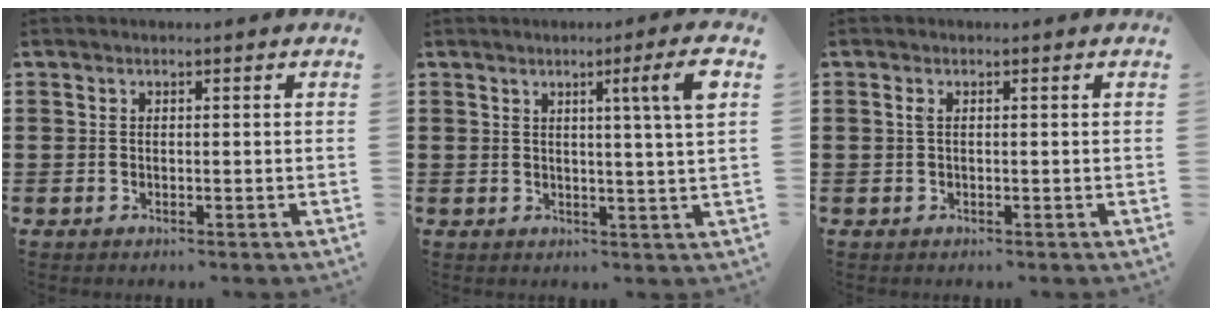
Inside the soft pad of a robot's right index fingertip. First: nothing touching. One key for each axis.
{"total": 6.5, "fx": 2.7, "fy": -0.8, "fz": 5.9, "tx": -0.094, "ty": -0.012, "tz": 0.034}
{"total": 0.8, "fx": 0.0, "fy": 0.1, "fz": 0.8, "tx": -0.017, "ty": -0.001, "tz": 0.001}